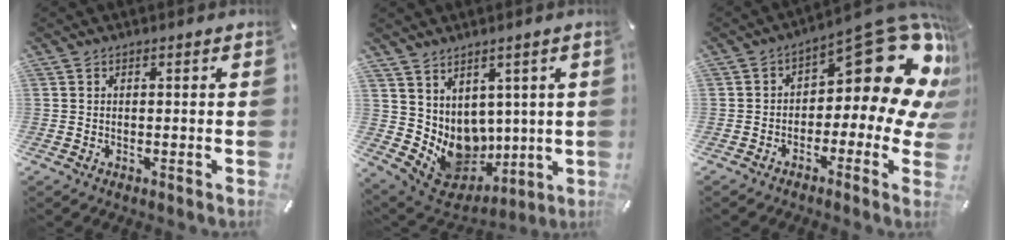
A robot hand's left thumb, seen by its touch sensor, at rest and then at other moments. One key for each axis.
{"total": 9.1, "fx": 2.9, "fy": 8.3, "fz": 2.1, "tx": -0.057, "ty": -0.055, "tz": 0.073}
{"total": 17.5, "fx": 8.3, "fy": 8.3, "fz": 13.0, "tx": -0.154, "ty": -0.066, "tz": 0.135}